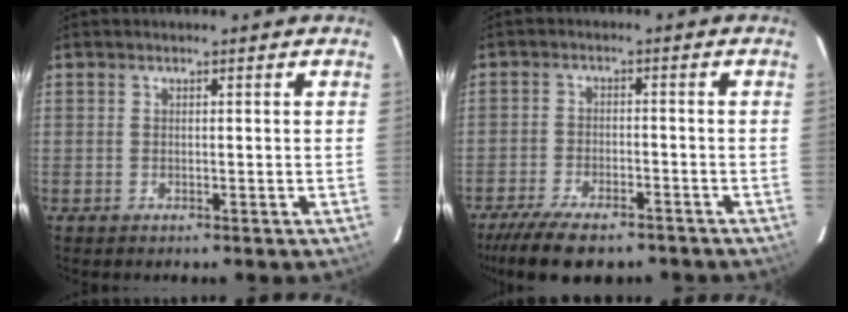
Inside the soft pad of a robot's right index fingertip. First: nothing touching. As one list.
[{"total": 12.1, "force": [-9.9, 3.6, 5.9], "torque": [-0.138, -0.031, -0.159]}]